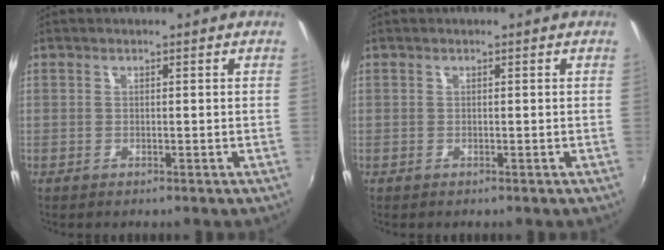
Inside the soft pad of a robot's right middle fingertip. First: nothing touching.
{"total": 0.0}